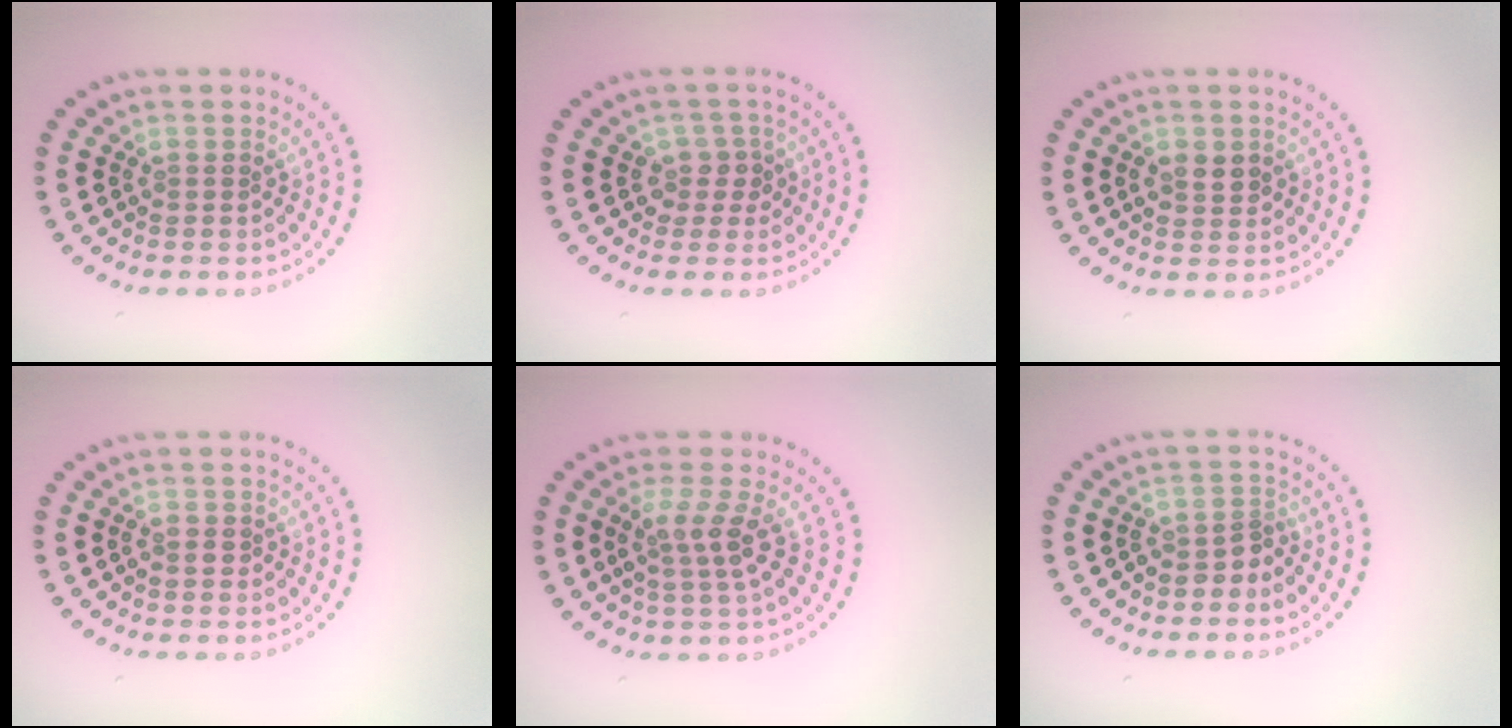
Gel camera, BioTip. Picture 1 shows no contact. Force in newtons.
{"total": 1.9, "press": 1.5, "slide": 1.2}
{"total": 1.8, "press": 1.8, "slide": 0.2}
{"total": 0.8, "press": 0.8, "slide": 0.3}
{"total": 2.6, "press": 2.0, "slide": 1.7}
{"total": 2.0, "press": 1.4, "slide": 1.4}